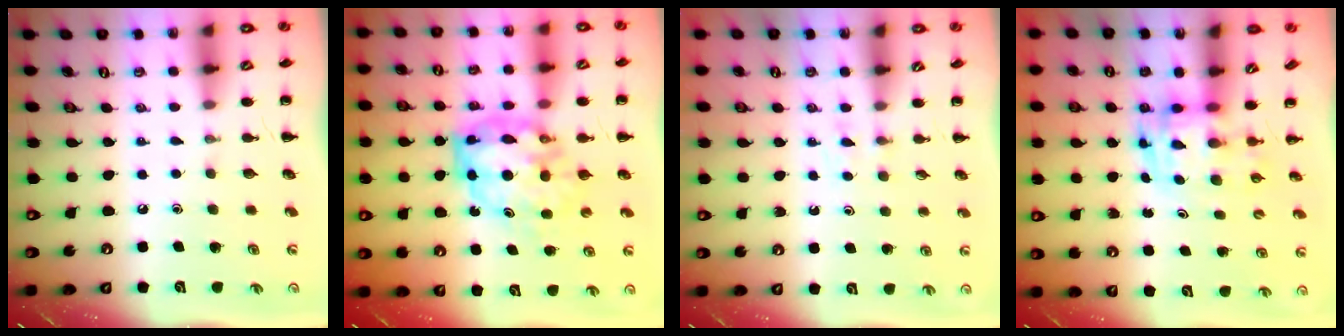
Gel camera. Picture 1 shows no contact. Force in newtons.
{"total": 9.2, "press": 8.9, "slide": 2.6}
{"total": 3.1, "press": 2.7, "slide": 1.4}
{"total": 3.5, "press": 3.4, "slide": 0.6}